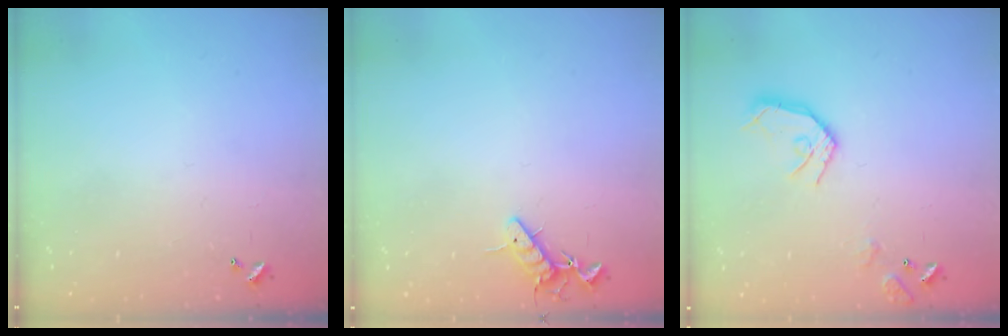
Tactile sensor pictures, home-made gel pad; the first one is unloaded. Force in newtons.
{"total": 8.6, "press": 8.5, "slide": 1.3}
{"total": 12.7, "press": 12.6, "slide": 1.6}